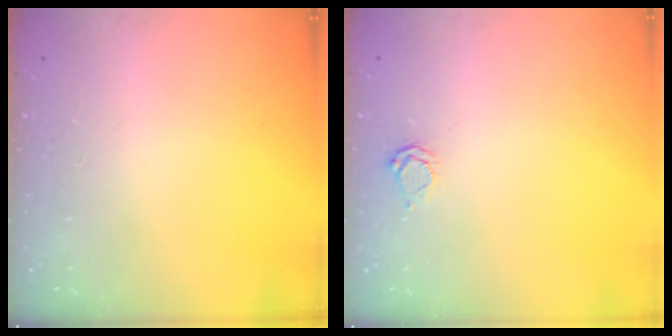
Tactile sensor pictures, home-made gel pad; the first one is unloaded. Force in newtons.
{"total": 2.5, "press": 2.4, "slide": 0.3}